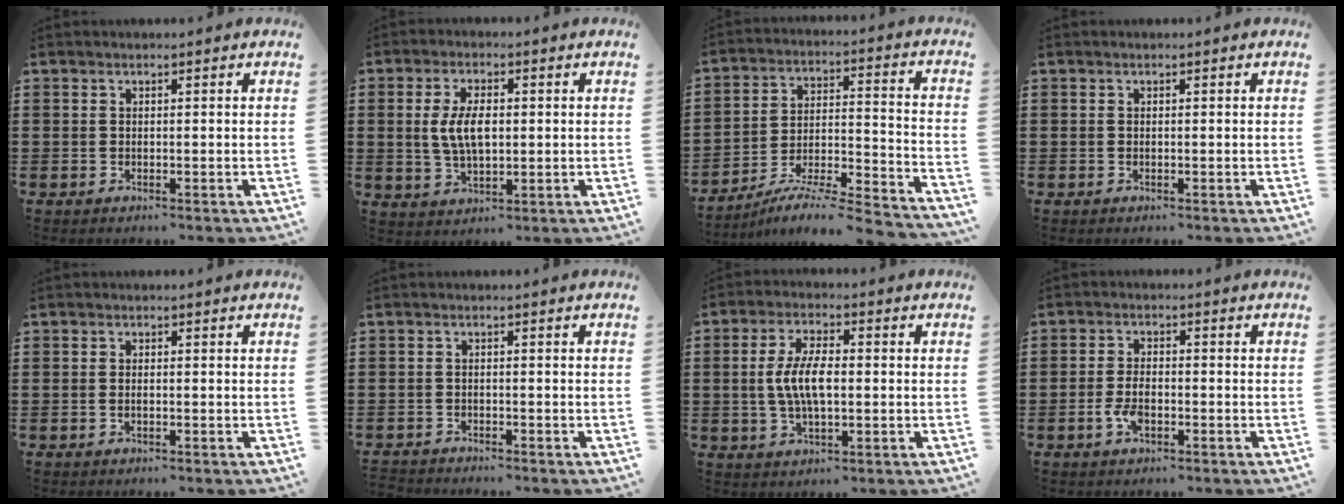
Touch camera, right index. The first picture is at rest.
{"total": 6.3, "force": [0.4, 3.0, 5.5], "torque": [-0.113, 0.001, -0.001]}
{"total": 7.2, "force": [-6.6, 0.0, 2.9], "torque": [-0.045, -0.008, -0.133]}
{"total": 0.0}
{"total": 0.8, "force": [-0.2, 0.1, 0.8], "torque": [-0.017, -0.006, -0.001]}
{"total": 1.7, "force": [-1.7, 0.0, -0.2], "torque": [-0.001, 0.000, -0.037]}
{"total": 6.9, "force": [-0.2, 2.8, 6.3], "torque": [-0.144, -0.001, -0.012]}
{"total": 3.7, "force": [-1.4, 1.6, 3.0], "torque": [-0.066, -0.004, -0.027]}